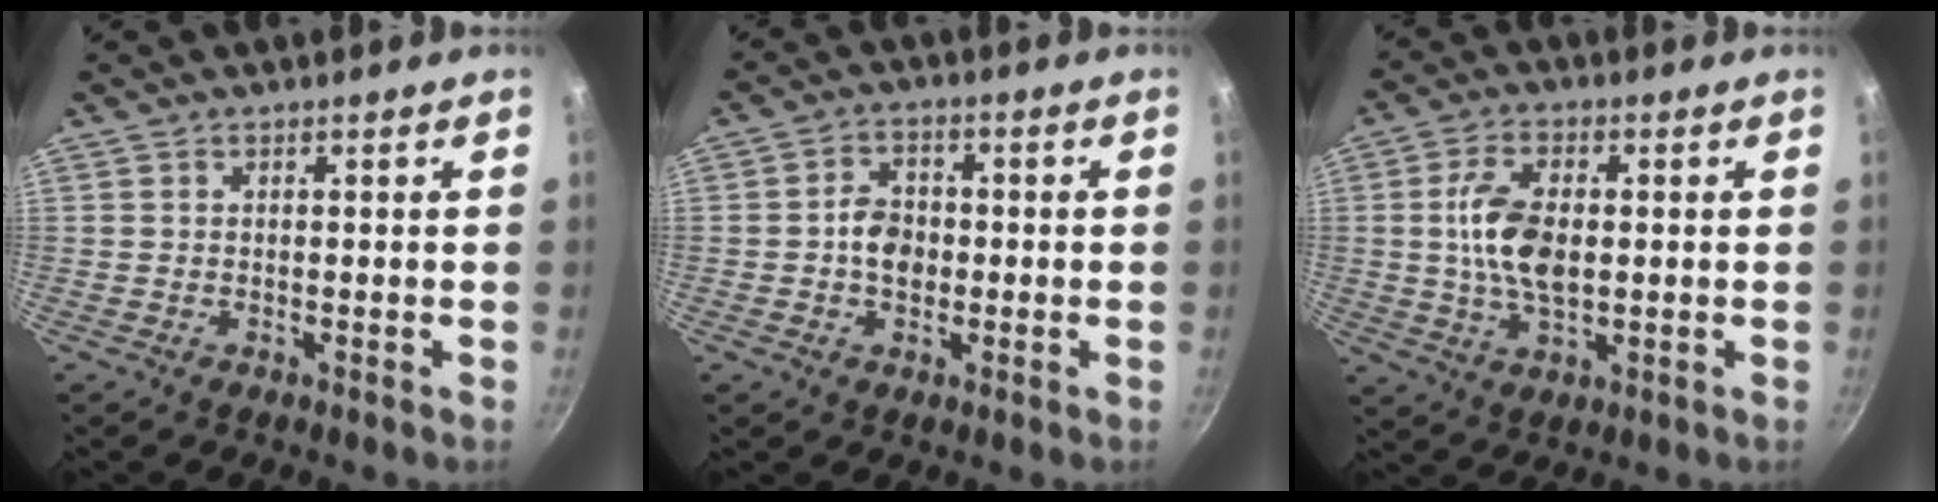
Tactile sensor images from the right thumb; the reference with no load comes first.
{"total": 5.8, "force": [-0.7, 4.4, 3.7], "torque": [-0.043, 0.014, -0.017]}
{"total": 10.3, "force": [0.6, 5.5, 8.8], "torque": [-0.169, 0.000, 0.013]}